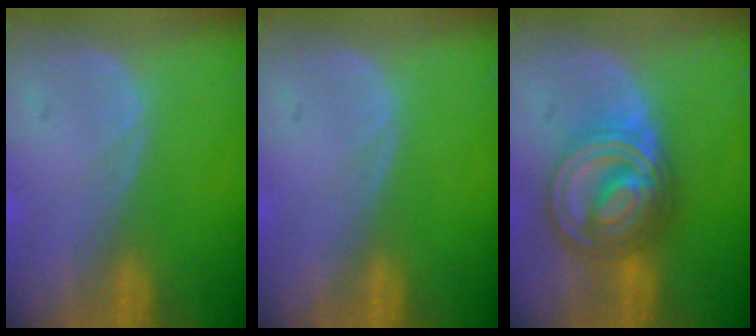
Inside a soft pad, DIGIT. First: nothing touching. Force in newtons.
{"total": 0.0}
{"total": 9.2, "press": 9.2, "slide": 0.7}